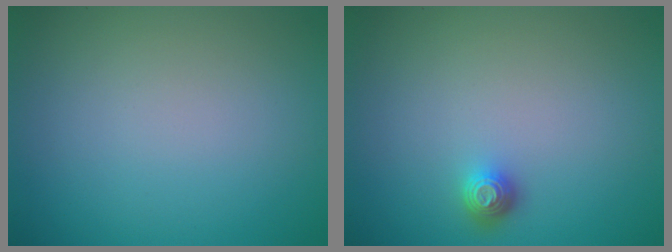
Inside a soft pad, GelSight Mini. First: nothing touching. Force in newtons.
{"total": 1.3, "press": 1.1, "slide": 0.7}